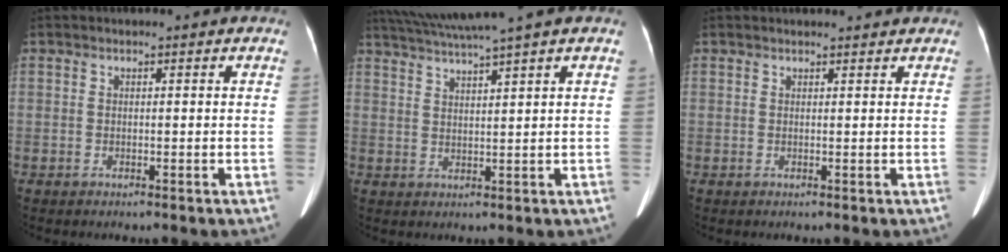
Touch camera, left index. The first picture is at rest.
{"total": 7.5, "force": [6.3, -1.8, 3.7], "torque": [-0.067, 0.014, 0.104]}
{"total": 3.0, "force": [3.0, 0.4, 0.6], "torque": [-0.010, 0.015, 0.034]}